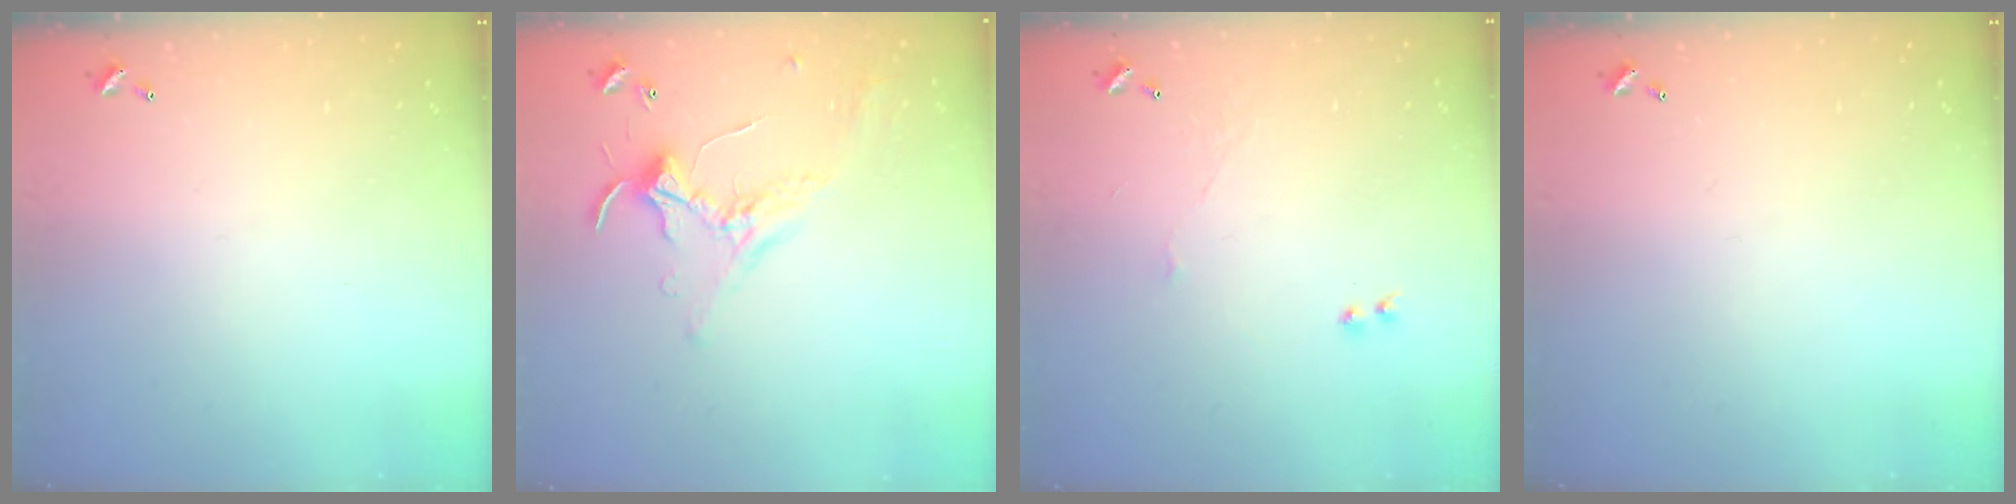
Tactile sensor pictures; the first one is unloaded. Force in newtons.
{"total": 0.9, "press": 0.8, "slide": 0.4}
{"total": 2.4, "press": 2.3, "slide": 0.6}
{"total": 0.0}